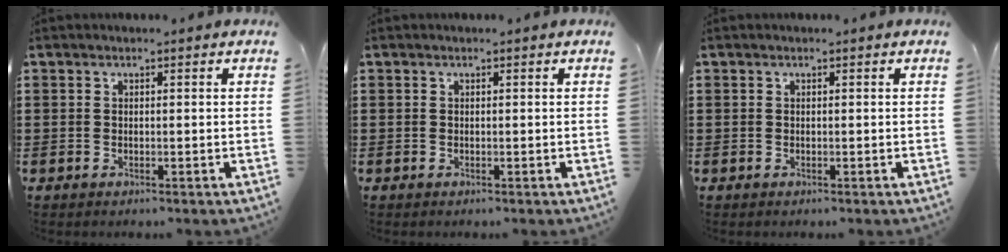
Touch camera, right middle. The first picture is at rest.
{"total": 0.0}
{"total": 0.0}